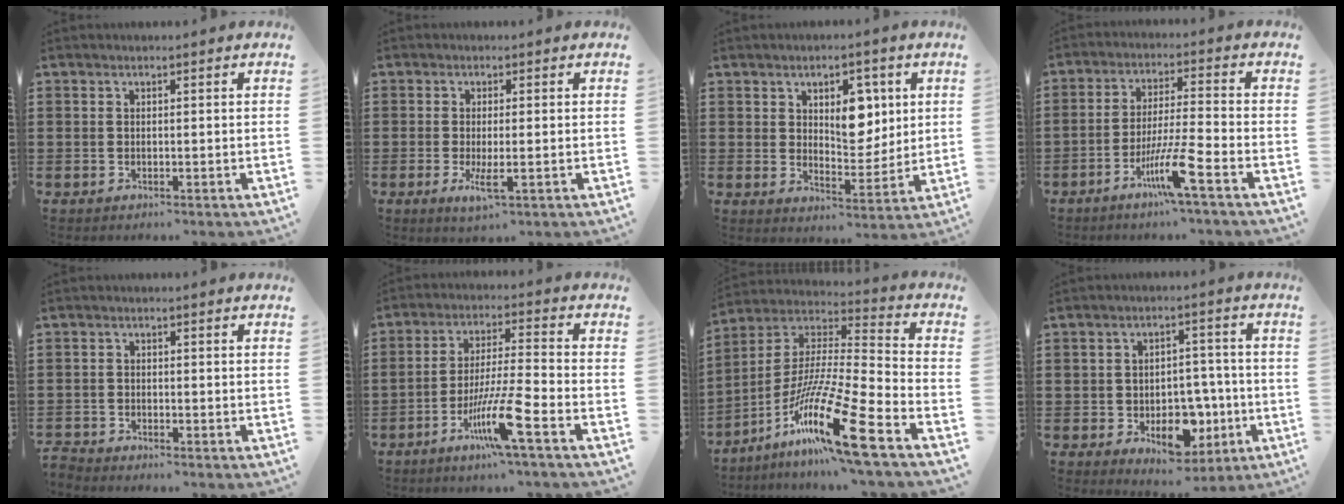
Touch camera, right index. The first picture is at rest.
{"total": 3.5, "force": [-1.1, 0.5, 3.3], "torque": [-0.068, -0.012, -0.023]}
{"total": 7.2, "force": [2.7, 4.6, 4.9], "torque": [-0.072, 0.002, 0.039]}
{"total": 8.1, "force": [-4.6, 0.0, 6.8], "torque": [-0.136, -0.010, -0.088]}
{"total": 2.0, "force": [-1.9, 0.1, -0.2], "torque": [-0.001, 0.003, -0.044]}
{"total": 10.3, "force": [-5.2, 0.4, 8.9], "torque": [-0.177, -0.006, -0.100]}
{"total": 18.2, "force": [-11.3, 1.2, 14.3], "torque": [-0.283, 0.010, -0.207]}
{"total": 8.1, "force": [-2.3, 5.8, 5.2], "torque": [-0.069, 0.013, -0.037]}